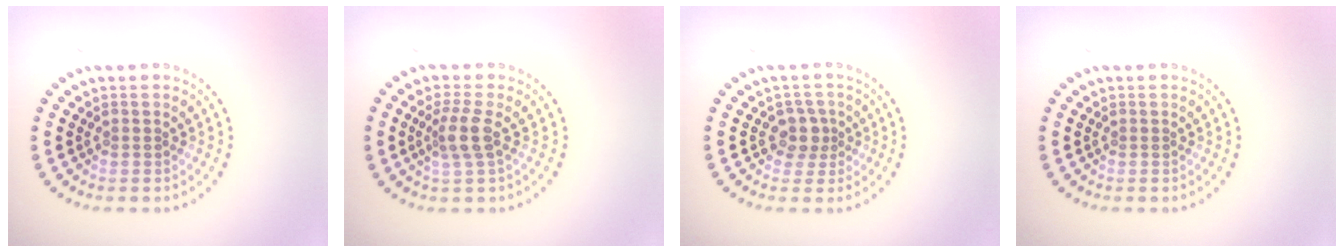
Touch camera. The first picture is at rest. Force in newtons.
{"total": 2.5, "press": 2.1, "slide": 1.4}
{"total": 2.1, "press": 1.7, "slide": 1.2}
{"total": 0.0}